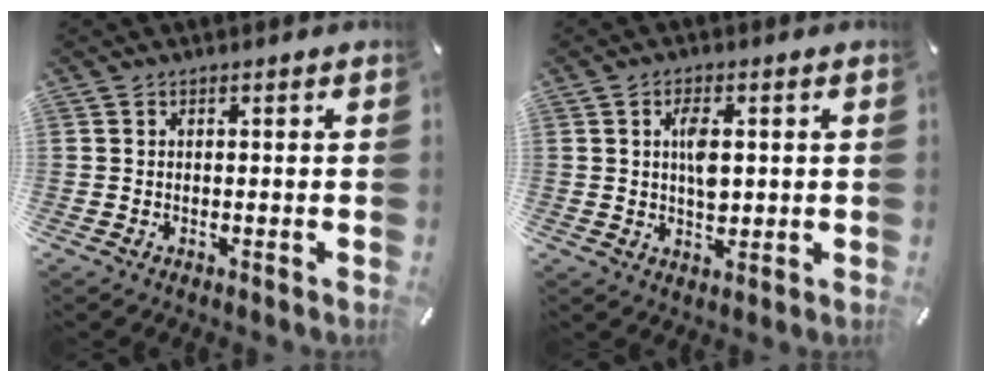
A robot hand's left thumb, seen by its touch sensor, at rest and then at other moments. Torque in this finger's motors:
{"motor_torque": [0.89, 0.78, 0.69, -0.18, 0.03]}